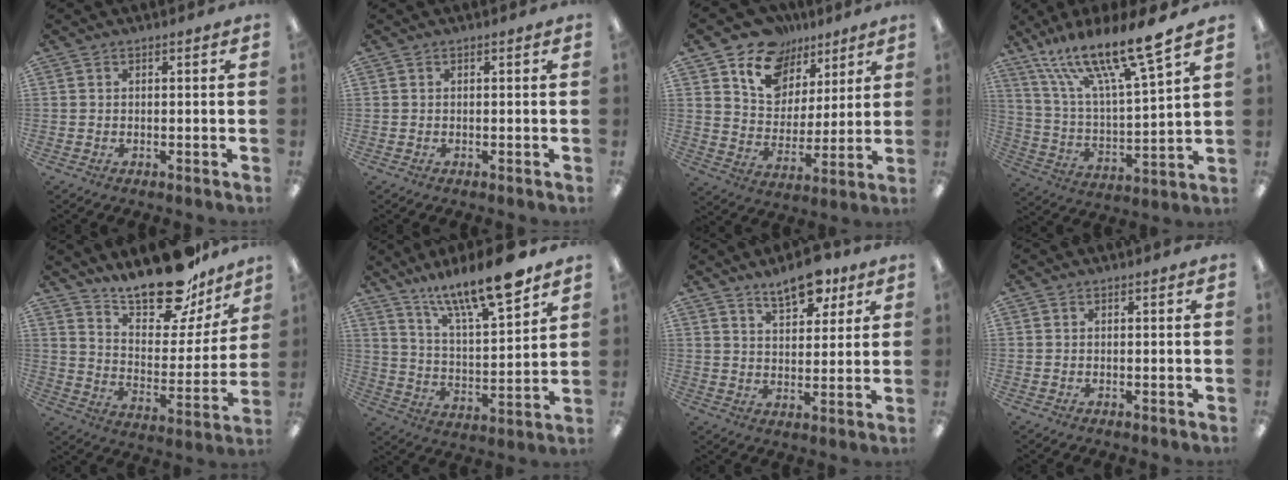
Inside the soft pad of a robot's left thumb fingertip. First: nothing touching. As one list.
[{"total": 0.0}, {"total": 14.0, "force": [8.9, 9.9, 4.3], "torque": [-0.076, -0.057, 0.169]}, {"total": 19.2, "force": [15.1, 3.1, 11.5], "torque": [-0.208, -0.103, 0.253]}, {"total": 19.7, "force": [16.6, 6.3, 8.4], "torque": [-0.132, -0.125, 0.287]}, {"total": 16.9, "force": [13.7, 3.1, 9.4], "torque": [-0.153, -0.096, 0.228]}, {"total": 10.0, "force": [7.0, 4.5, 5.6], "torque": [-0.070, -0.037, 0.119]}, {"total": 0.0}]